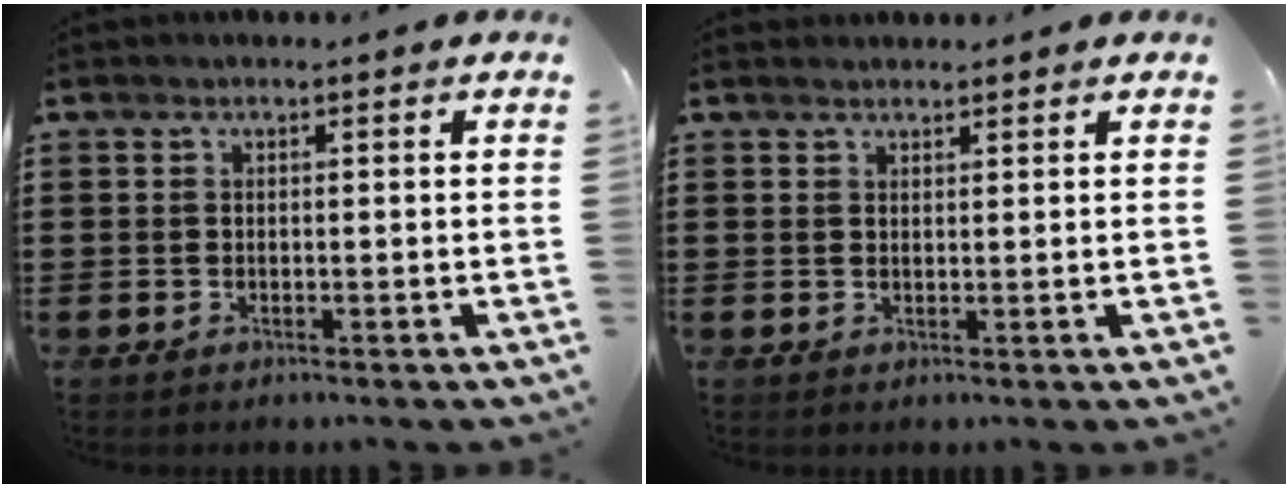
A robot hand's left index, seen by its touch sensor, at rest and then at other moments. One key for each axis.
{"total": 1.2, "fx": 1.2, "fy": 0.3, "fz": 0.0, "tx": -0.001, "ty": 0.001, "tz": 0.024}